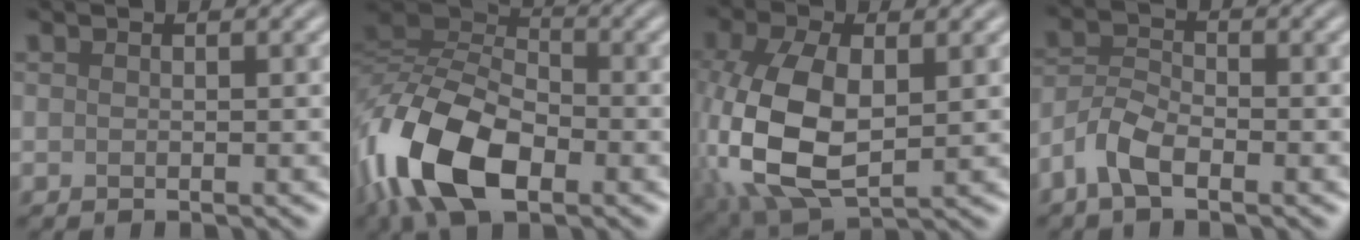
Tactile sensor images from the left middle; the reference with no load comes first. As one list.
[{"total": 12.0, "force": [-5.0, 6.4, 8.7], "torque": [-0.204, -0.003, -0.109]}, {"total": 11.3, "force": [-0.6, 6.7, 9.0], "torque": [-0.235, -0.015, -0.002]}, {"total": 3.7, "force": [-2.4, 1.7, 2.3], "torque": [-0.049, 0.007, -0.058]}]